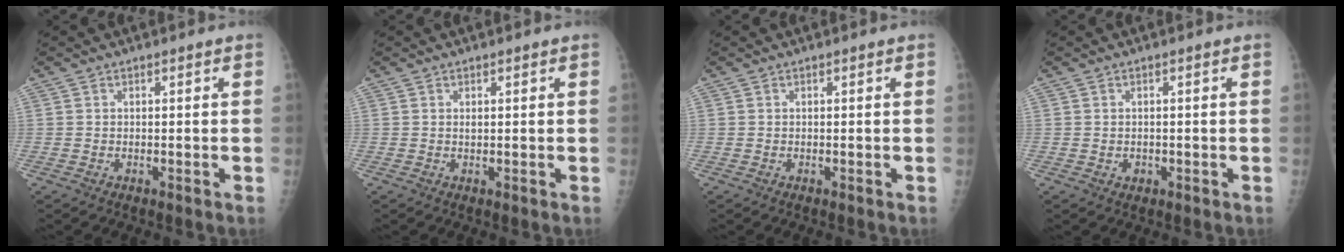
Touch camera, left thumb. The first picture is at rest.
{"total": 0.7, "force": [0.3, 0.4, 0.5], "torque": [-0.008, -0.002, 0.005]}
{"total": 0.0}
{"total": 1.3, "force": [-0.2, 1.1, 0.6], "torque": [-0.008, 0.001, 0.001]}